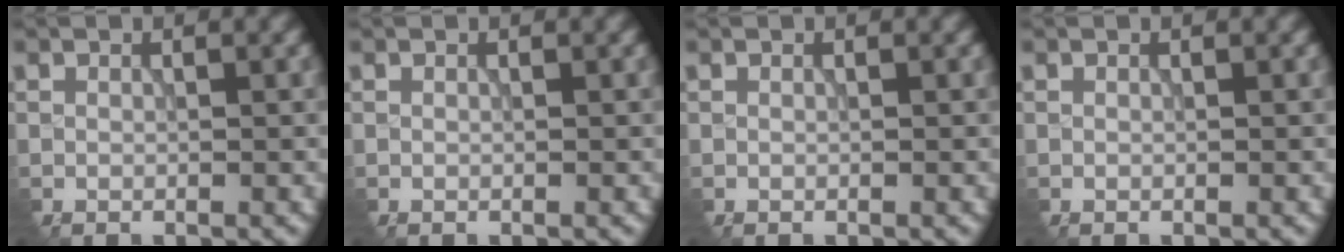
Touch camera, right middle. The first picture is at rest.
{"total": 0.0}
{"total": 0.0}
{"total": 0.0}